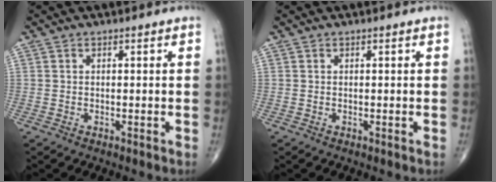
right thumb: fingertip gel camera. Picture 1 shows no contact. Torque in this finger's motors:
{"motor_torque": [-0.12, 0.12, -0.01, 0.01, 0.00]}